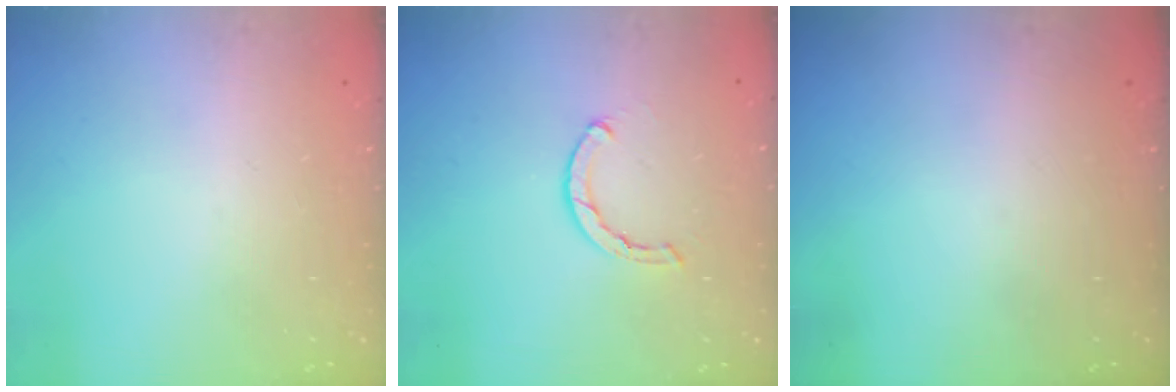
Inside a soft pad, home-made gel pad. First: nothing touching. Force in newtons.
{"total": 2.1, "press": 2.1, "slide": 0.2}
{"total": 0.0}